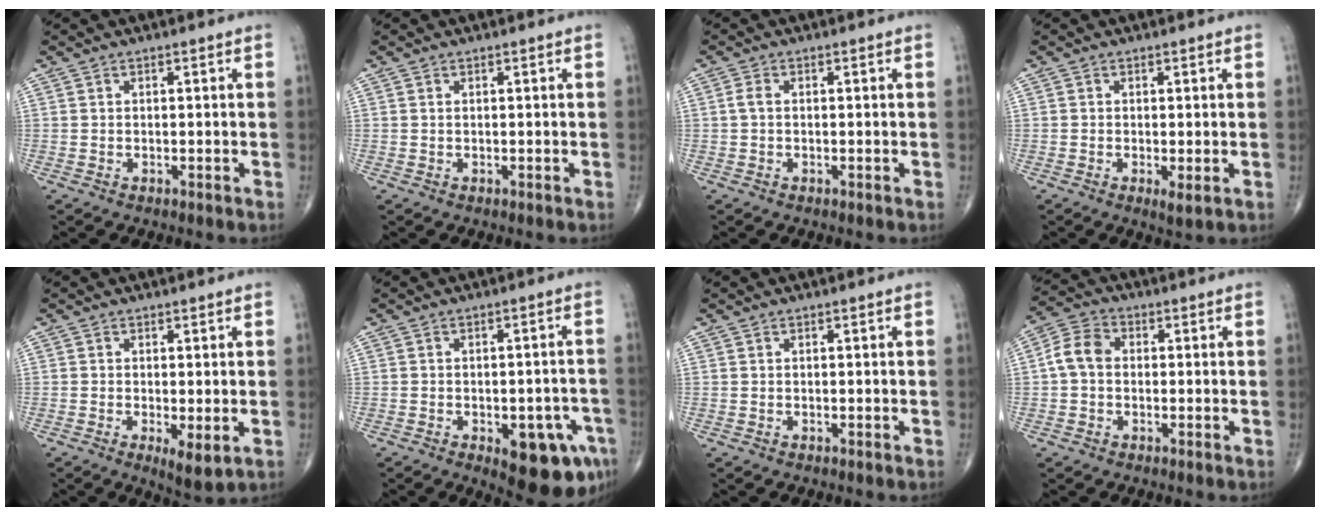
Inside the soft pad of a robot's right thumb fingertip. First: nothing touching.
{"total": 0.0}
{"total": 2.6, "force": [-0.3, 1.7, 2.0], "torque": [-0.041, 0.005, -0.014]}
{"total": 2.0, "force": [-0.4, 0.5, 1.9], "torque": [-0.031, -0.008, -0.009]}
{"total": 4.6, "force": [-1.1, 1.6, 4.2], "torque": [-0.064, -0.015, -0.016]}
{"total": 12.2, "force": [-5.6, 5.2, 9.6], "torque": [-0.093, 0.018, -0.062]}
{"total": 0.0}
{"total": 5.9, "force": [-0.1, 4.5, 3.8], "torque": [-0.068, 0.020, -0.011]}